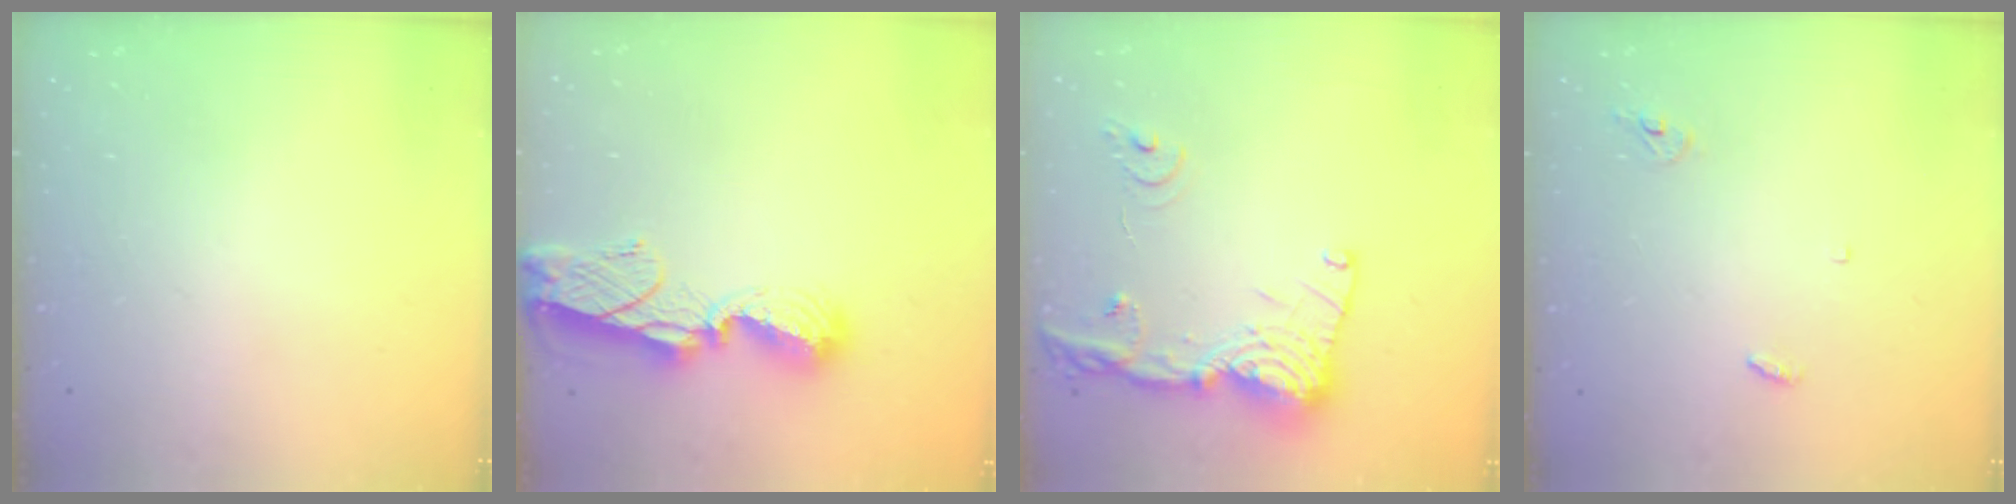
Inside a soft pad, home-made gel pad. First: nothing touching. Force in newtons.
{"total": 9.7, "press": 9.7, "slide": 0.9}
{"total": 16.7, "press": 16.6, "slide": 1.9}
{"total": 3.1, "press": 3.1, "slide": 0.2}